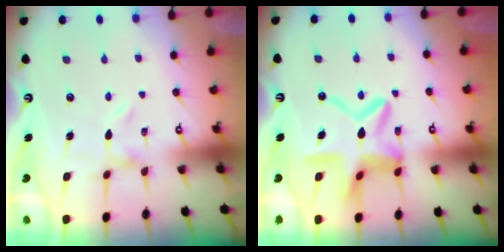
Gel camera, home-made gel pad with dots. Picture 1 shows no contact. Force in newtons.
{"total": 16.2, "press": 16.1, "slide": 1.6}